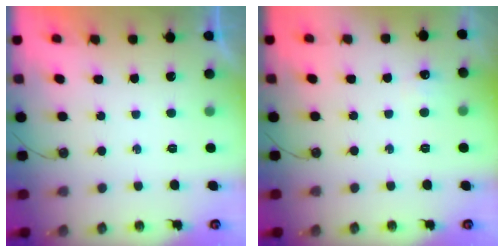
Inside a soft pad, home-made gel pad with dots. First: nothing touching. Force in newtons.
{"total": 4.7, "press": 4.6, "slide": 0.6}